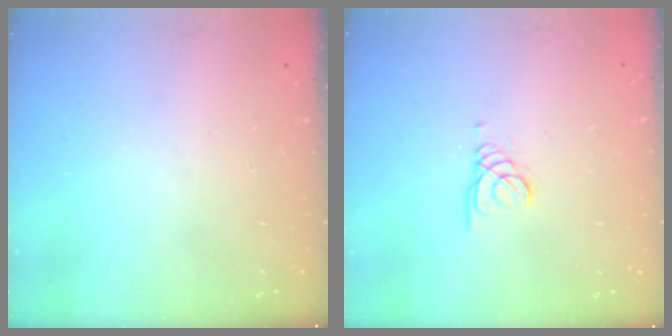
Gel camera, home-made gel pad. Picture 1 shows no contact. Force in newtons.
{"total": 1.5, "press": 1.5, "slide": 0.1}